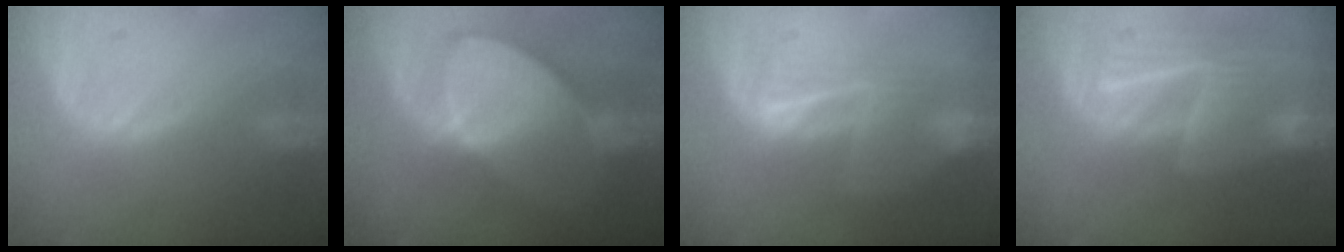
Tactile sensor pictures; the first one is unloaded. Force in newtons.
{"total": 8.9, "press": 8.0, "slide": 3.9}
{"total": 6.8, "press": 5.9, "slide": 3.5}
{"total": 8.8, "press": 8.3, "slide": 2.9}